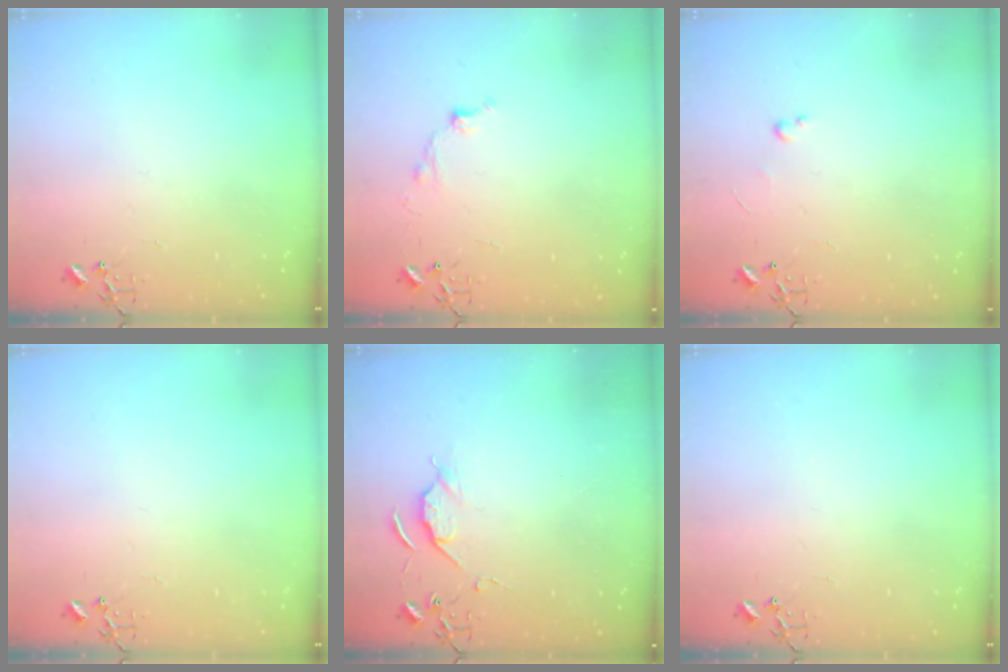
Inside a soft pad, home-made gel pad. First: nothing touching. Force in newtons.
{"total": 6.7, "press": 6.7, "slide": 0.9}
{"total": 2.4, "press": 2.3, "slide": 0.4}
{"total": 0.0}
{"total": 5.2, "press": 5.2, "slide": 0.7}
{"total": 0.0}